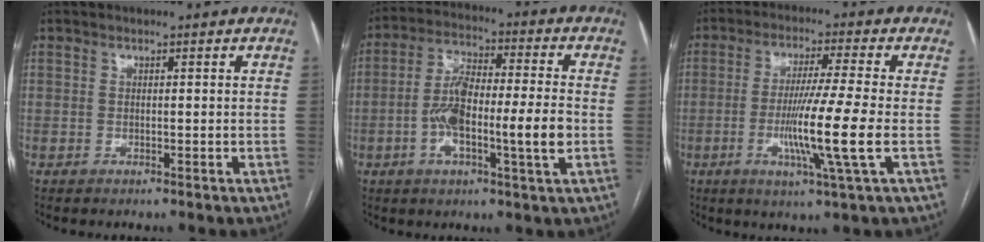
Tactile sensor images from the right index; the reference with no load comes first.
{"total": 13.0, "force": [-2.6, 1.8, 12.6], "torque": [-0.230, 0.012, -0.050]}
{"total": 11.2, "force": [-2.4, -1.5, 10.8], "torque": [-0.204, -0.021, -0.047]}